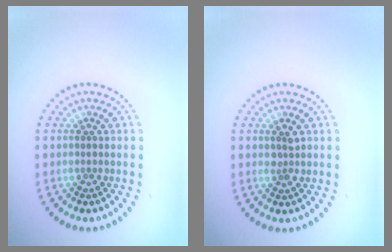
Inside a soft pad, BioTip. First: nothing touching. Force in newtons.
{"total": 1.0, "press": 1.0, "slide": 0.3}